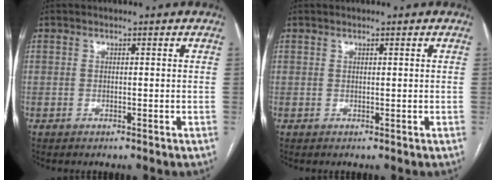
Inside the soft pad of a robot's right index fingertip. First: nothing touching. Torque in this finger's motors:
{"motor_torque": [0.06, 0.03, 0.03, 0.01]}